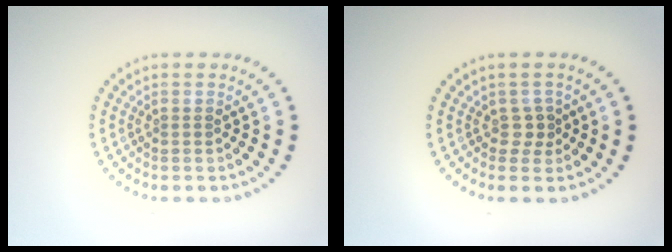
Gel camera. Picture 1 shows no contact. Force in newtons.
{"total": 1.1, "press": 0.8, "slide": 0.8}